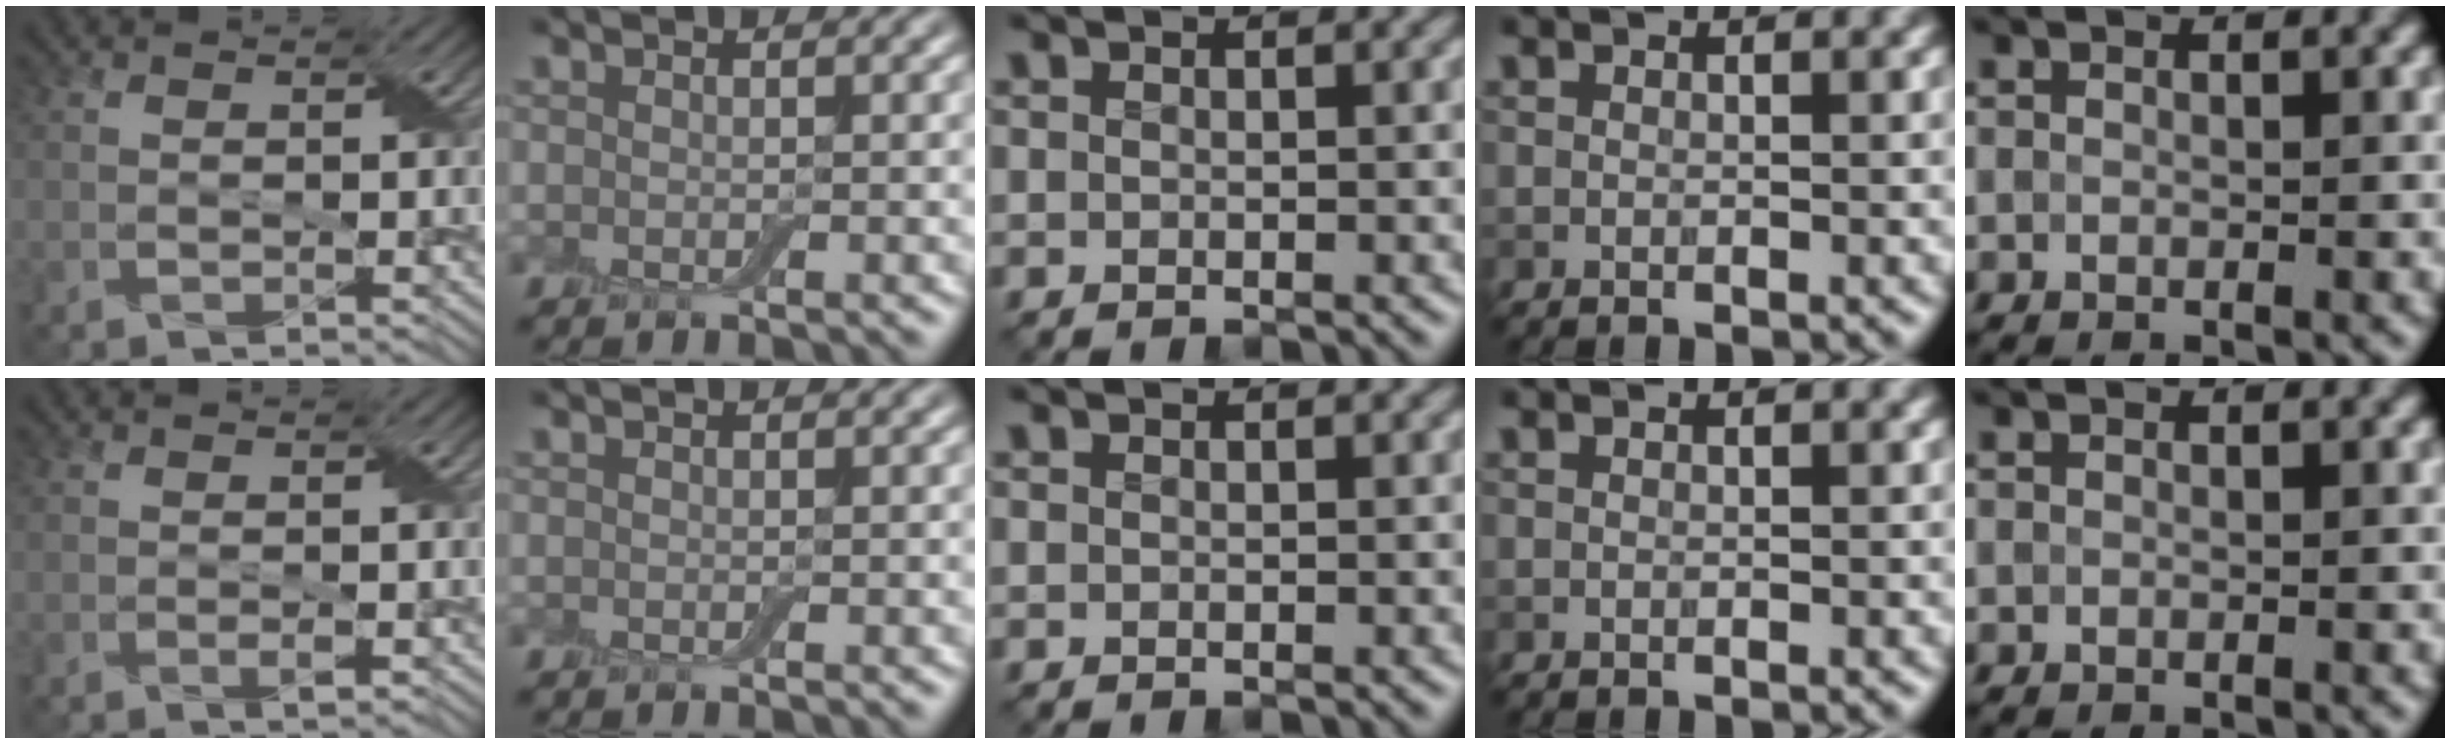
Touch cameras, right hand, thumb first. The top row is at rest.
{"thumb": {"total": 0.8, "force": [-0.2, 0.2, 0.7], "torque": [-0.014, -0.002, -0.002]}}